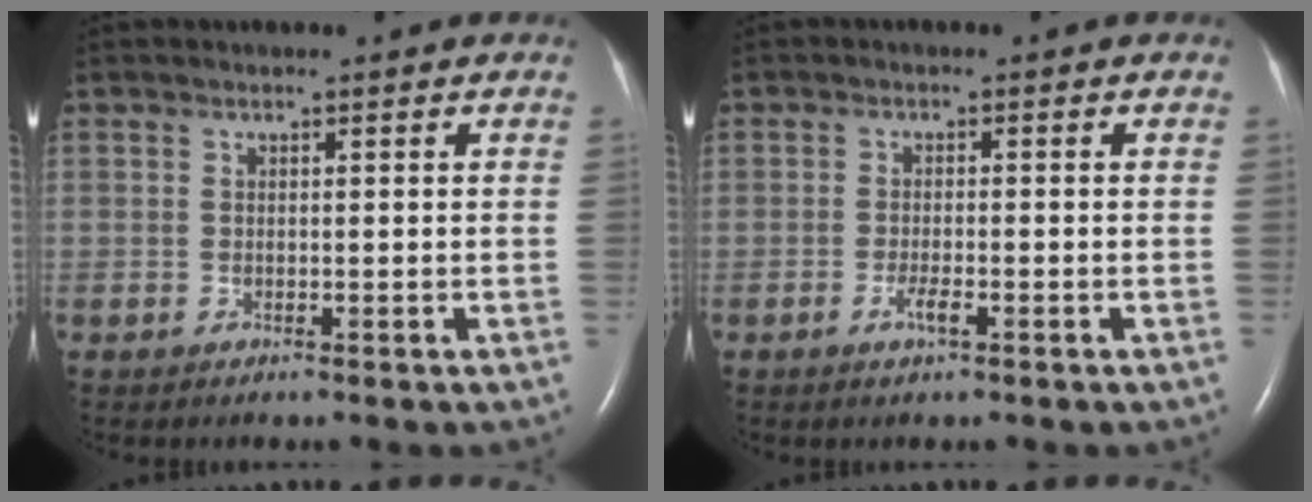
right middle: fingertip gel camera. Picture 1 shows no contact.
{"total": 2.0, "force": [-1.0, 0.3, 1.7], "torque": [-0.036, -0.001, -0.020]}